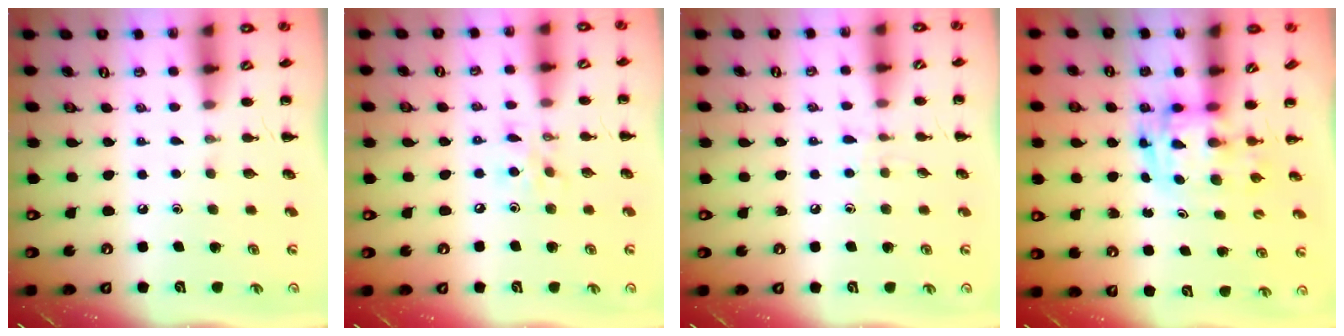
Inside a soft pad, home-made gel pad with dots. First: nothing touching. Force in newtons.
{"total": 6.3, "press": 6.3, "slide": 0.6}
{"total": 5.2, "press": 4.8, "slide": 2.0}
{"total": 2.9, "press": 2.9, "slide": 0.5}